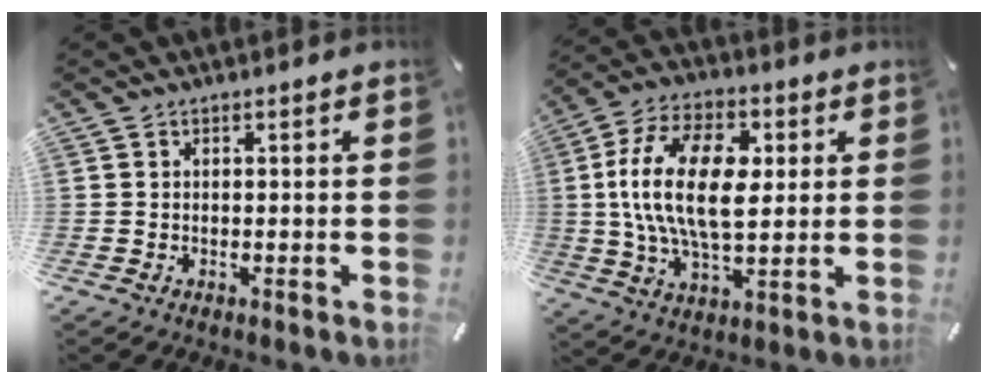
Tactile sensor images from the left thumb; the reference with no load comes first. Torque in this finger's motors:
{"motor_torque": [0.51, 1.31, 2.31, -0.46, 0.32]}